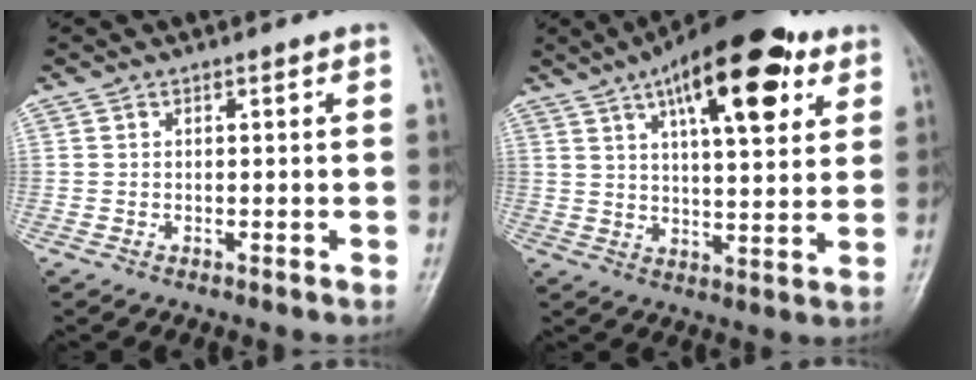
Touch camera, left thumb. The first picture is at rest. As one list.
[{"total": 19.4, "force": [9.7, 7.2, 15.1], "torque": [-0.204, -0.017, 0.146]}]